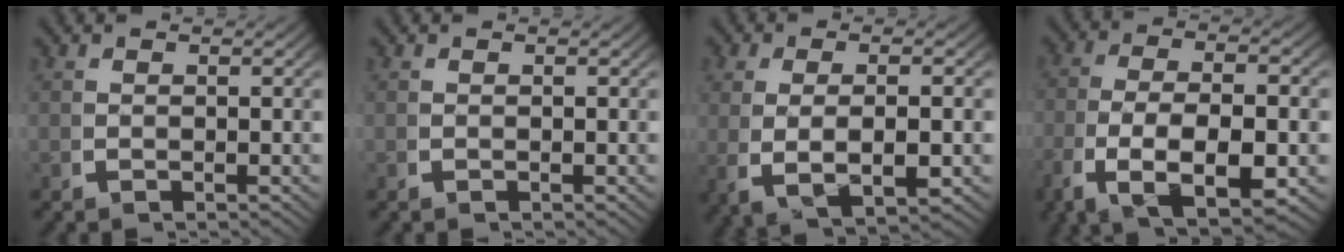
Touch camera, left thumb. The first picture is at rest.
{"total": 0.0}
{"total": 5.7, "force": [-0.7, 2.6, 5.1], "torque": [-0.110, -0.013, 0.003]}
{"total": 9.8, "force": [-2.8, 4.9, 8.0], "torque": [-0.172, -0.041, -0.027]}